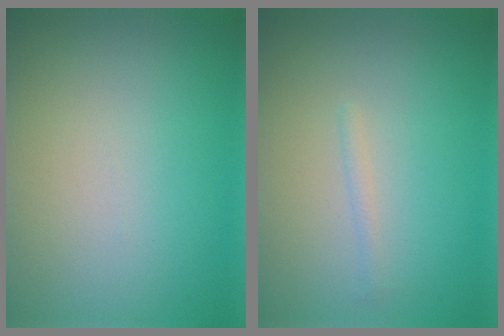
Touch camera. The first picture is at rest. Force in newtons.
{"total": 0.6, "press": 0.6, "slide": 0.0}